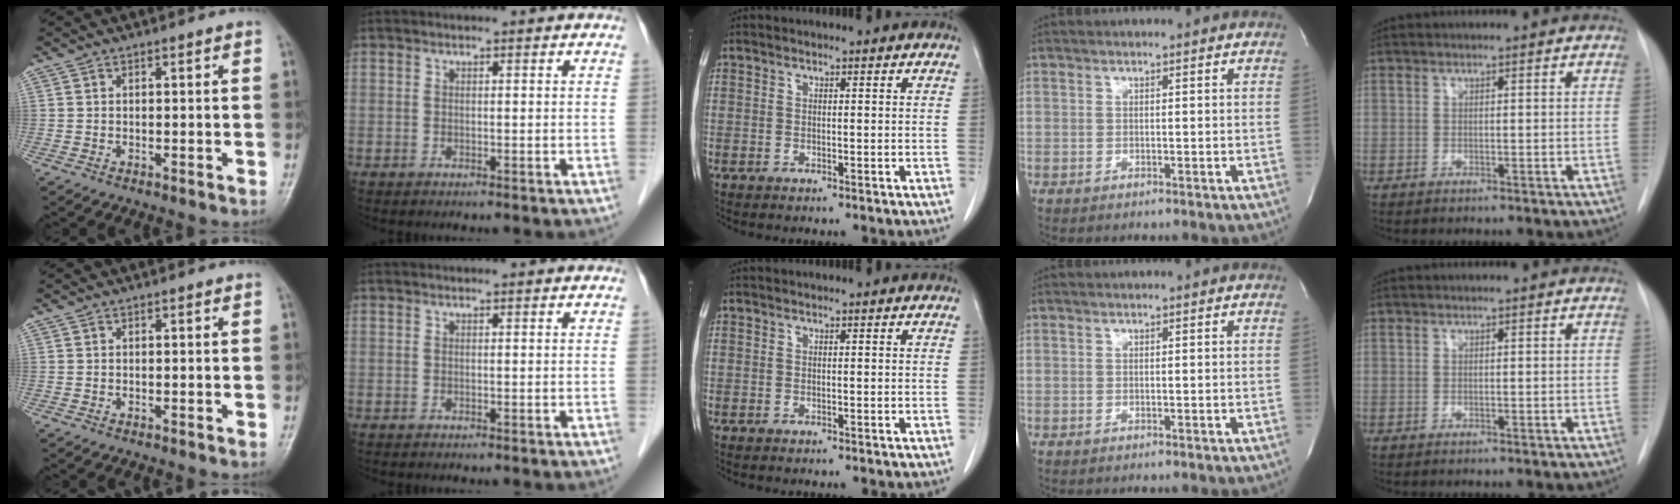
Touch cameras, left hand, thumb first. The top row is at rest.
{}